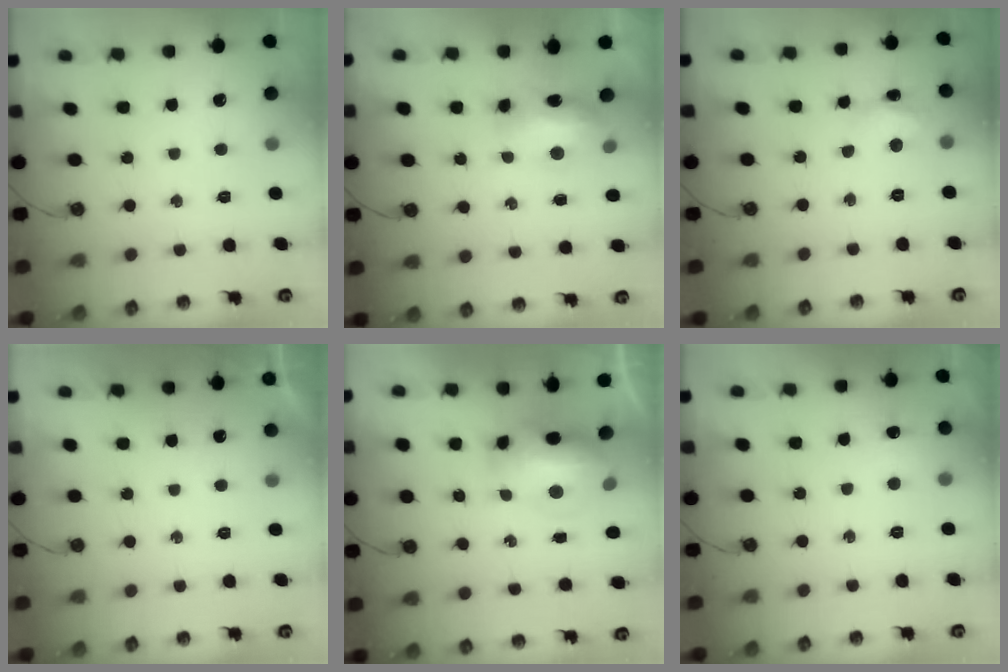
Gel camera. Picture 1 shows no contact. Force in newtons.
{"total": 12.3, "press": 12.2, "slide": 1.4}
{"total": 4.6, "press": 4.6, "slide": 0.4}
{"total": 0.0}
{"total": 14.5, "press": 14.3, "slide": 2.6}
{"total": 5.6, "press": 5.6, "slide": 0.8}